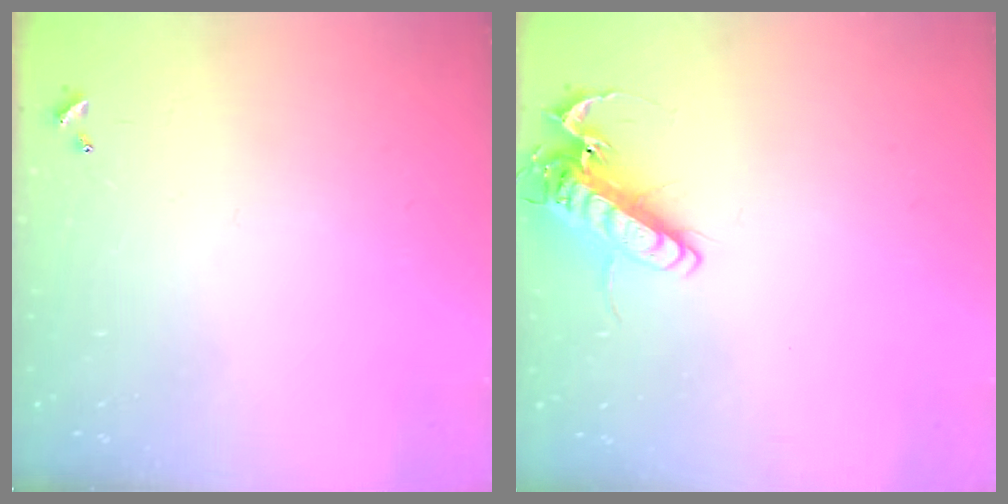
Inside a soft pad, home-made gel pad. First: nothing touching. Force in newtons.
{"total": 15.2, "press": 15.0, "slide": 2.4}